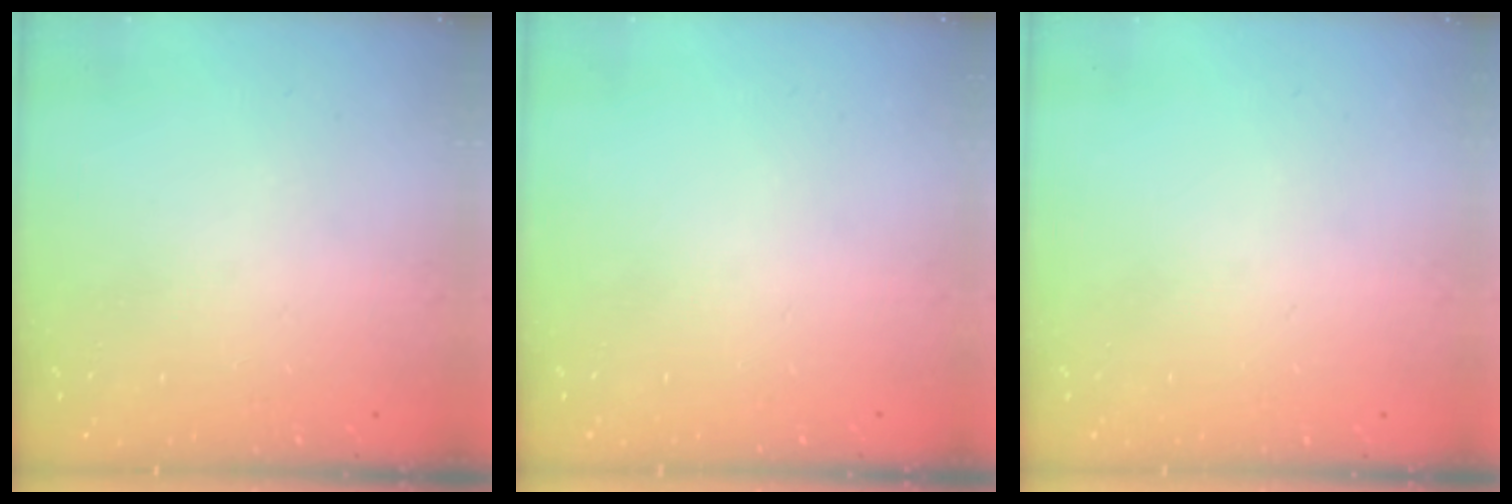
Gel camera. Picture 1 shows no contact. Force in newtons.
{"total": 0.0}
{"total": 0.0}